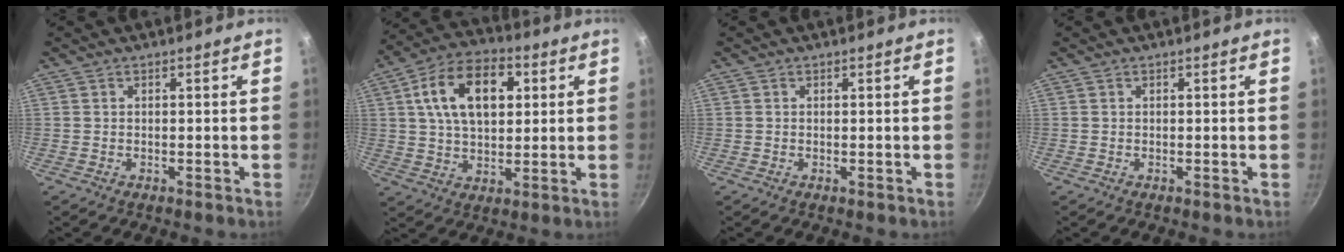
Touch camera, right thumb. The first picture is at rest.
{"total": 15.6, "force": [4.2, 9.6, 11.6], "torque": [-0.172, 0.007, 0.064]}
{"total": 0.0}
{"total": 0.0}